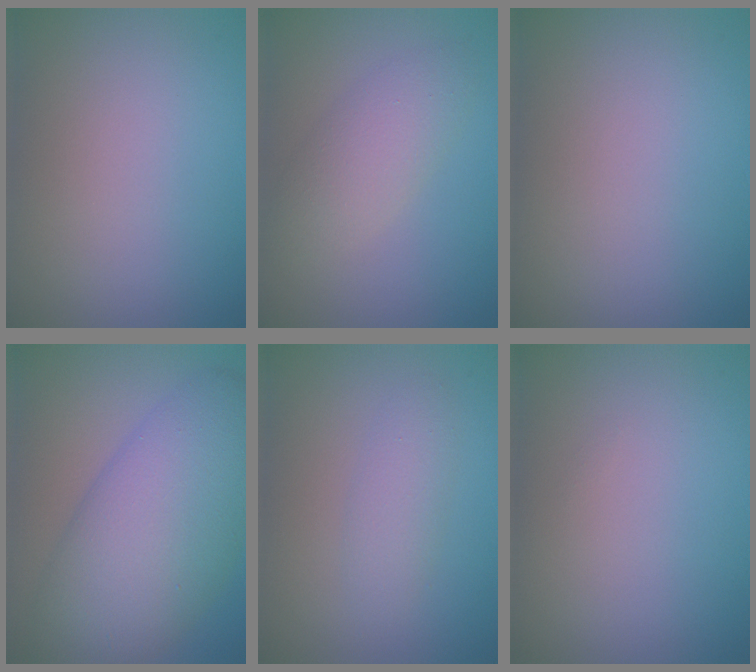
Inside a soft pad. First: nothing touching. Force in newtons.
{"total": 3.3, "press": 3.3, "slide": 0.1}
{"total": 0.0}
{"total": 10.3, "press": 10.3, "slide": 0.1}
{"total": 1.9, "press": 1.9, "slide": 0.1}
{"total": 0.0}